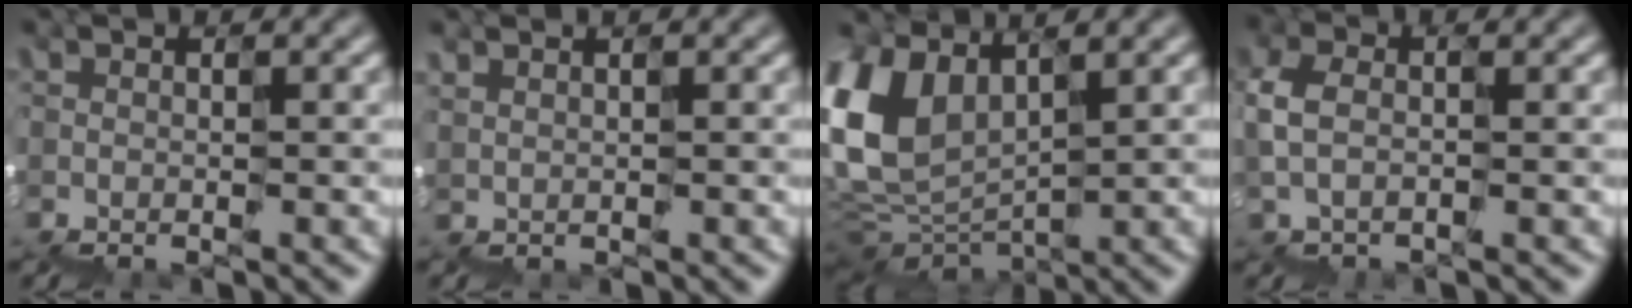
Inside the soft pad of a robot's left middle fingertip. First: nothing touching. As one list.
[{"total": 1.0, "force": [0.7, -0.2, -0.6], "torque": [0.010, 0.009, 0.019]}, {"total": 5.8, "force": [2.8, 4.0, 3.1], "torque": [-0.113, 0.010, 0.056]}, {"total": 0.6, "force": [0.3, 0.5, 0.2], "torque": [-0.024, 0.018, -0.003]}]